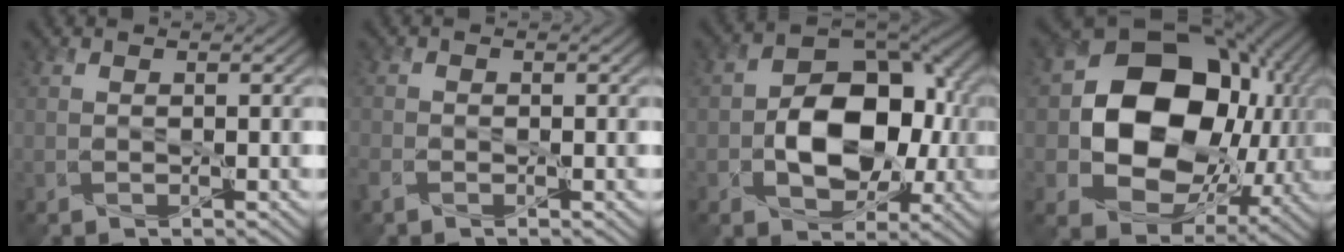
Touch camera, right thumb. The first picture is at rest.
{"total": 2.1, "force": [-1.3, 1.3, 1.0], "torque": [-0.033, -0.005, -0.032]}
{"total": 12.0, "force": [-1.5, 8.2, 8.6], "torque": [-0.131, 0.000, -0.024]}
{"total": 16.9, "force": [0.1, 13.2, 10.5], "torque": [-0.180, -0.034, 0.011]}